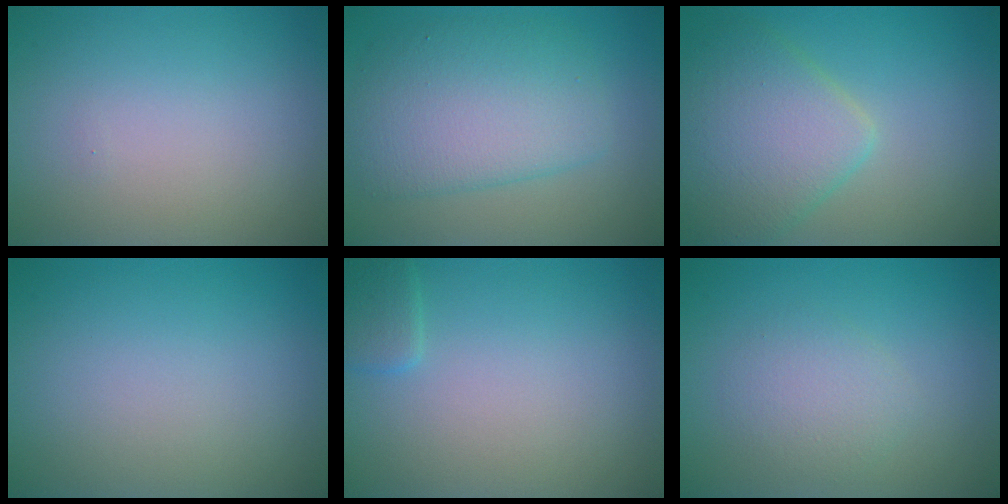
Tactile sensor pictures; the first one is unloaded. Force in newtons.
{"total": 6.3, "press": 6.3, "slide": 0.2}
{"total": 6.0, "press": 6.0, "slide": 0.1}
{"total": 0.0}
{"total": 1.5, "press": 1.5, "slide": 0.1}
{"total": 2.3, "press": 2.3, "slide": 0.1}